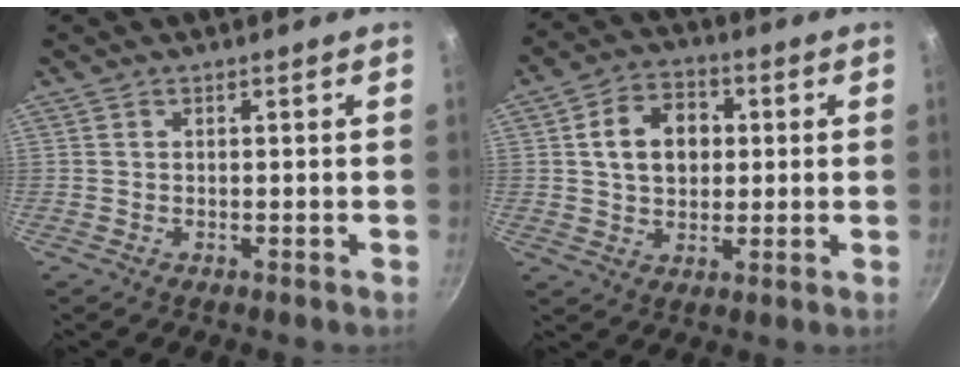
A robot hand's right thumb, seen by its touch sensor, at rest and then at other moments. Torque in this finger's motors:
{"motor_torque": [-0.51, 1.18, 0.43, 0.27, 0.07]}